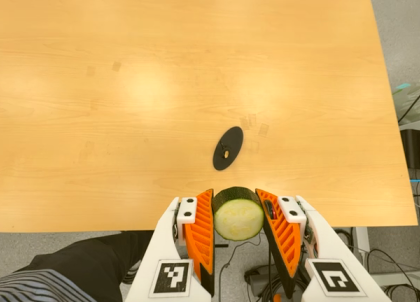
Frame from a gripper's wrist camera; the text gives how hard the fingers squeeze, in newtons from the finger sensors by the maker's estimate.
{"total": 11.1, "left": 9.9, "right": 12.3}